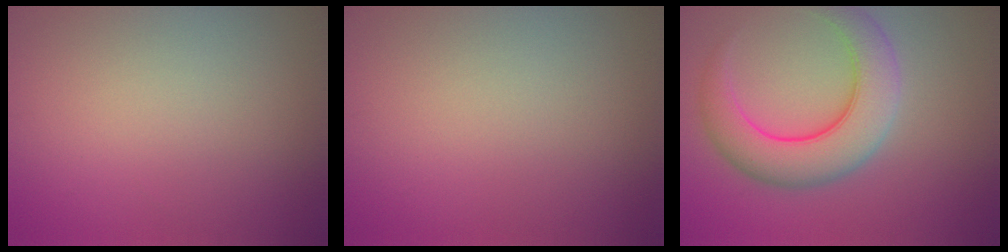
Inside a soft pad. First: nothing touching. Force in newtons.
{"total": 0.0}
{"total": 7.0, "press": 7.0, "slide": 0.2}